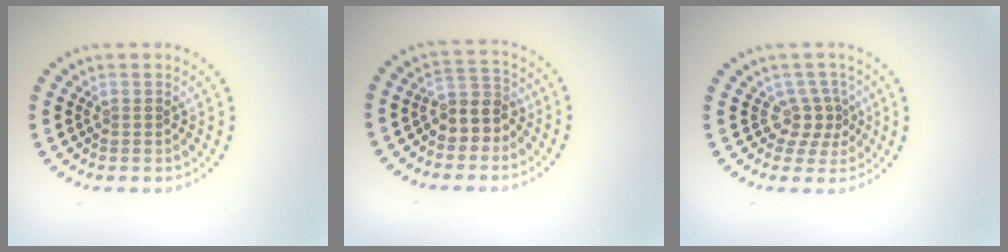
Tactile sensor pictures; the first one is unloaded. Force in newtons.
{"total": 3.1, "press": 2.6, "slide": 1.6}
{"total": 2.5, "press": 1.7, "slide": 1.8}